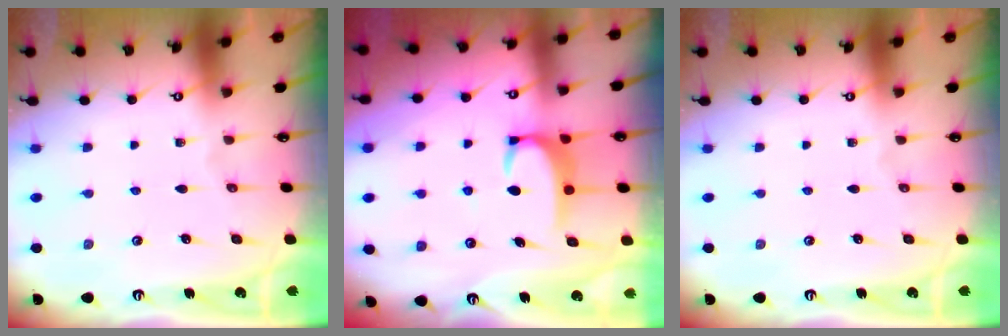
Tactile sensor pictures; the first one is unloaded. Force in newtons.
{"total": 3.4, "press": 3.4, "slide": 0.5}
{"total": 0.0}